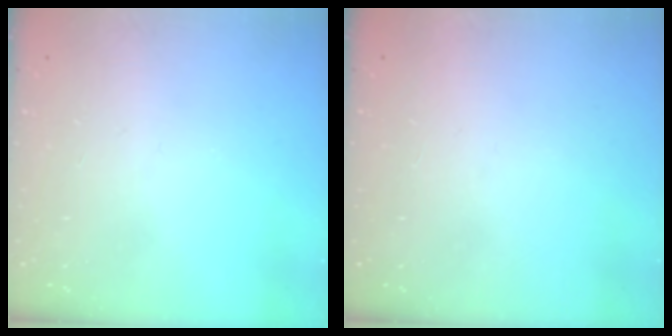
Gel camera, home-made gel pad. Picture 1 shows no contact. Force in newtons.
{"total": 1.5, "press": 1.5, "slide": 0.1}